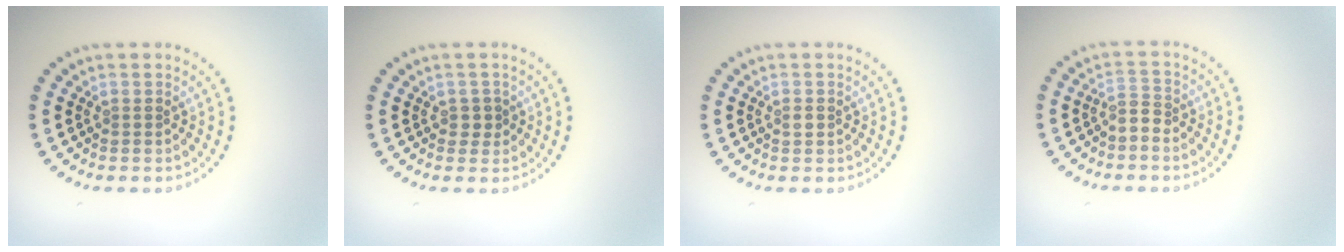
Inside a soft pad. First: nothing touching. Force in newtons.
{"total": 1.2, "press": 1.2, "slide": 0.4}
{"total": 0.6, "press": 0.6, "slide": 0.2}
{"total": 1.7, "press": 1.3, "slide": 1.1}